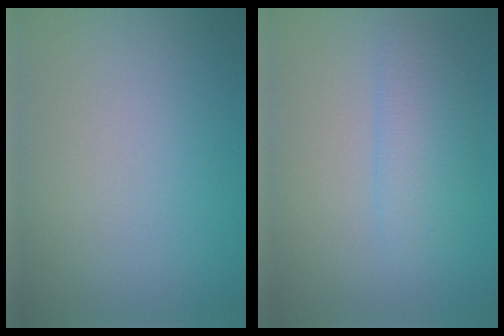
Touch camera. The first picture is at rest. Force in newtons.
{"total": 2.4, "press": 2.4, "slide": 0.1}